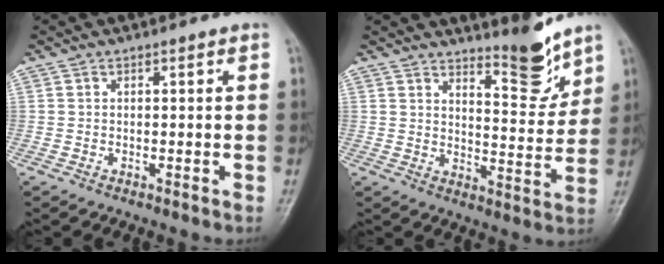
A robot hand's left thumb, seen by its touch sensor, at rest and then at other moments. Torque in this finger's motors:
{"motor_torque": [0.17, 0.07, -0.48, -0.25, 0.07]}